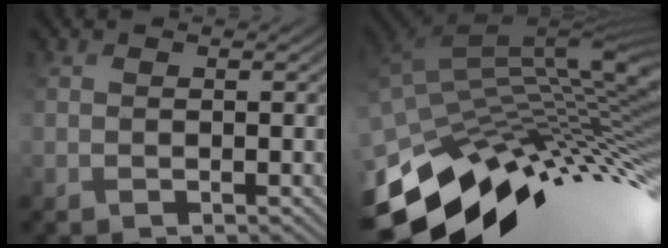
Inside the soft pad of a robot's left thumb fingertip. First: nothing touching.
{"total": 13.5, "force": [-6.3, 5.9, 10.3], "torque": [-0.203, 0.005, -0.097]}